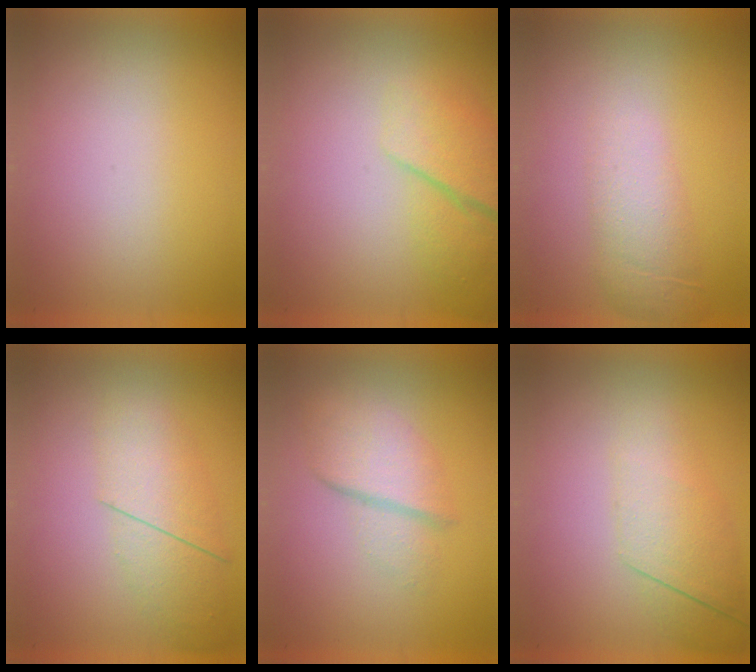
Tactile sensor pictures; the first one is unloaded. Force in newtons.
{"total": 2.6}
{"total": 2.0}
{"total": 2.3}
{"total": 2.7}
{"total": 2.3}